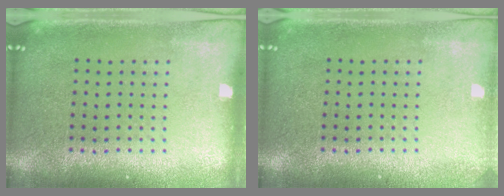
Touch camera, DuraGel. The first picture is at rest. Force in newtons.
{"total": 1.0, "press": 1.0, "slide": 0.1}